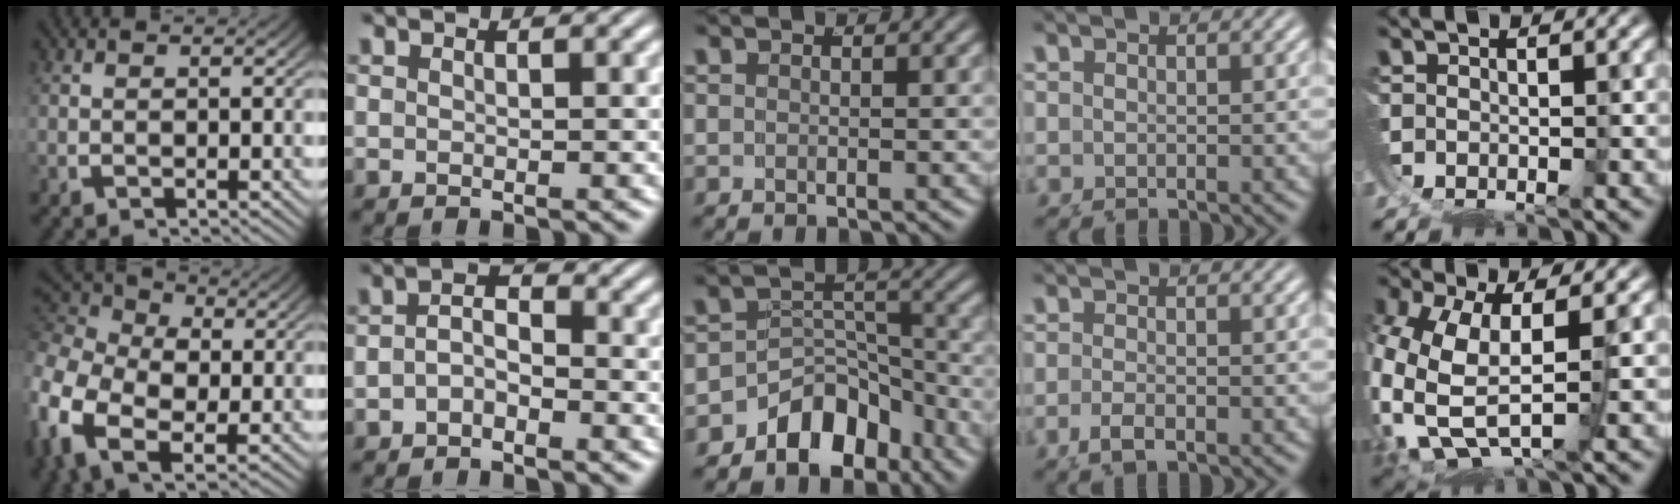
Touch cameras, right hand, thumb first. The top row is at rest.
{"thumb": {"total": 9.8, "force": [-0.2, 7.3, 6.6], "torque": [-0.168, -0.036, -0.001]}, "index": {"total": 2.6, "force": [-0.9, 1.6, 1.9], "torque": [-0.024, -0.006, -0.020]}, "middle": {"total": 7.7, "force": [-4.7, 5.3, 2.9], "torque": [-0.037, -0.008, -0.084]}, "ring": {"total": 1.1, "force": [-0.8, 0.0, 0.7], "torque": [-0.011, 0.001, -0.013]}, "little": {"total": 9.9, "force": [-2.1, 7.1, 6.6], "torque": [-0.204, -0.061, -0.007]}}